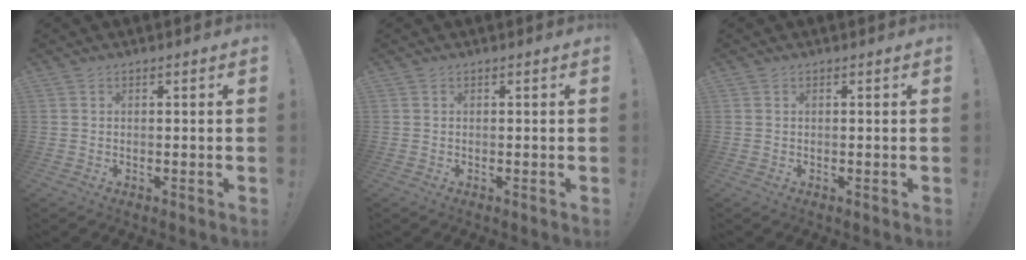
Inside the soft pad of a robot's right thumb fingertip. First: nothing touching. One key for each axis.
{"total": 0.0}
{"total": 0.0}